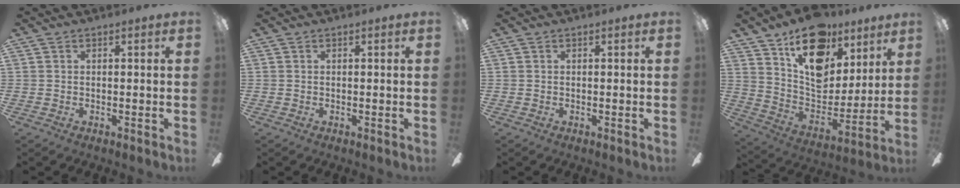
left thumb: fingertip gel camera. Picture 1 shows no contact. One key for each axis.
{"total": 0.0}
{"total": 0.0}
{"total": 20.0, "fx": 12.5, "fy": 12.0, "fz": 10.0, "tx": -0.153, "ty": -0.074, "tz": 0.224}